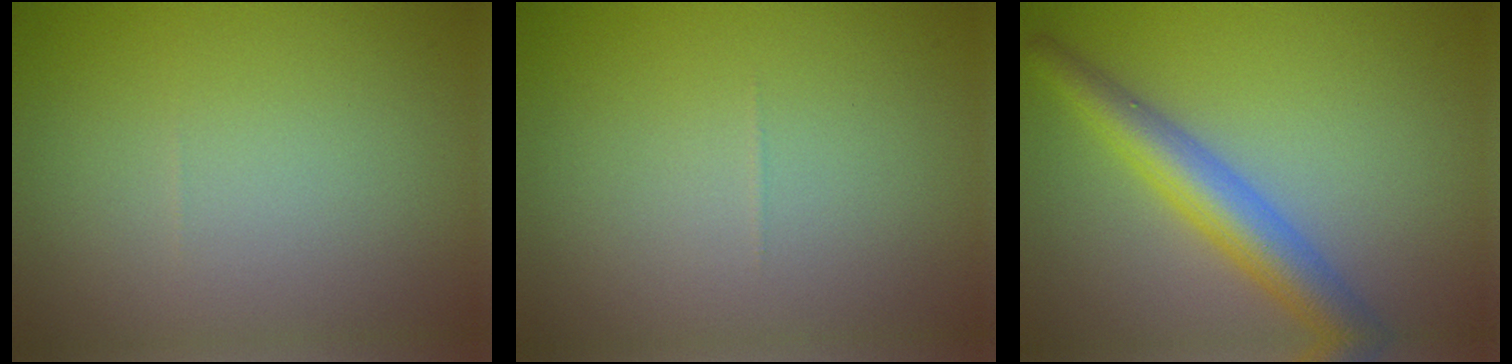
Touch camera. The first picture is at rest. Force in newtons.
{"total": 0.0}
{"total": 5.0, "press": 5.0, "slide": 0.2}